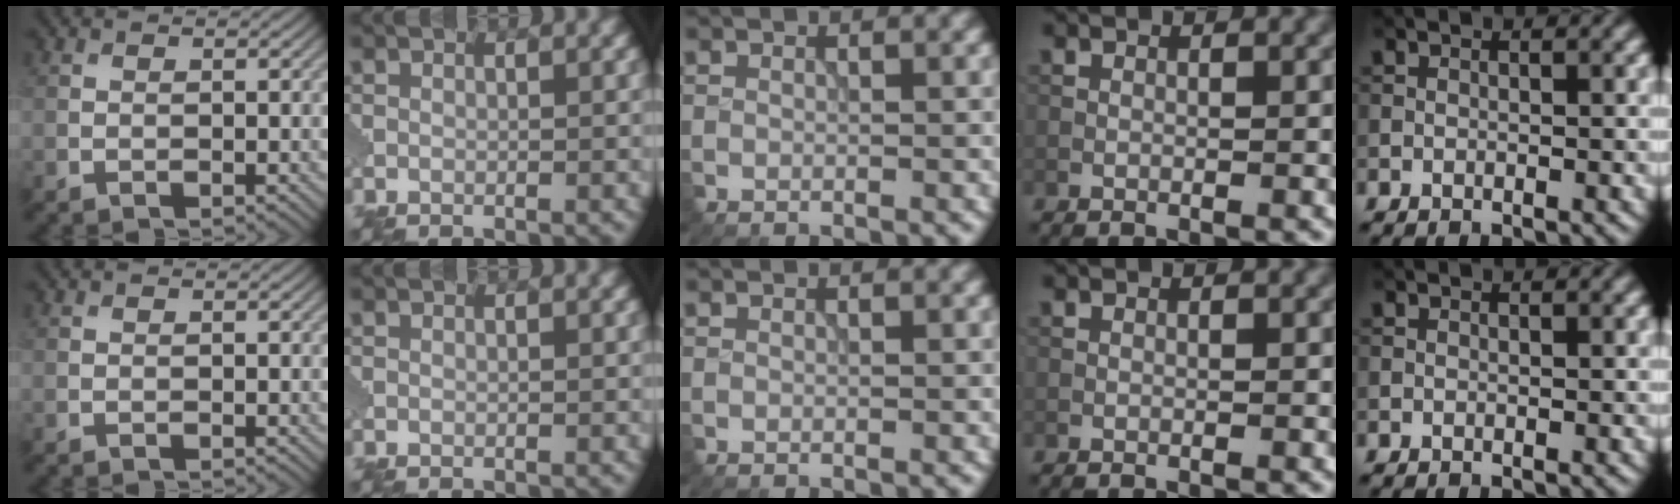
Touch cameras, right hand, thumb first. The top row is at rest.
{}